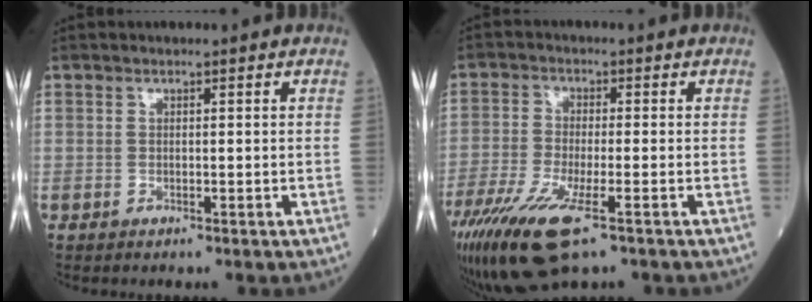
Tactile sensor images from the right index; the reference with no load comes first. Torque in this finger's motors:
{"motor_torque": [1.15, -0.99, 0.30, 0.19]}